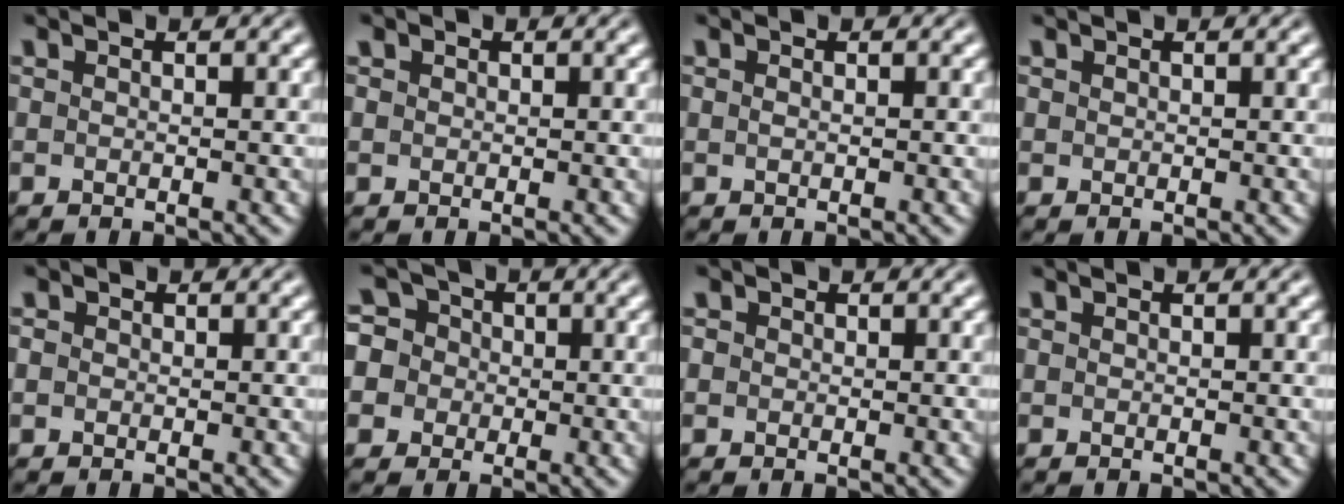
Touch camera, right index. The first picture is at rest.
{"total": 0.6, "force": [0.4, 0.3, 0.3], "torque": [-0.004, -0.003, 0.013]}
{"total": 0.6, "force": [0.0, -0.6, 0.1], "torque": [-0.003, -0.009, 0.007]}
{"total": 0.7, "force": [0.4, -0.5, -0.1], "torque": [0.007, -0.003, 0.014]}
{"total": 1.1, "force": [0.0, 1.0, 0.5], "torque": [-0.014, -0.007, 0.002]}
{"total": 10.2, "force": [-0.2, 9.4, 3.8], "torque": [-0.109, -0.025, -0.013]}
{"total": 1.3, "force": [0.0, 1.3, 0.4], "torque": [-0.014, -0.006, 0.001]}
{"total": 0.0}